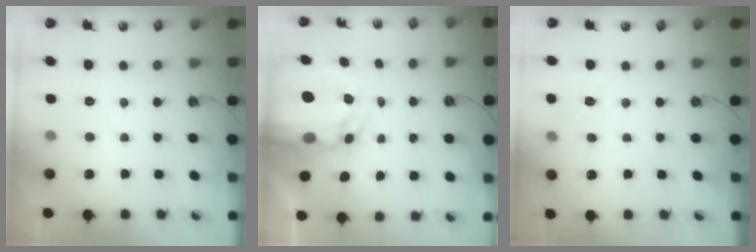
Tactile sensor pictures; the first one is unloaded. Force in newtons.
{"total": 7.2, "press": 7.2, "slide": 0.6}
{"total": 5.9, "press": 5.9, "slide": 0.7}